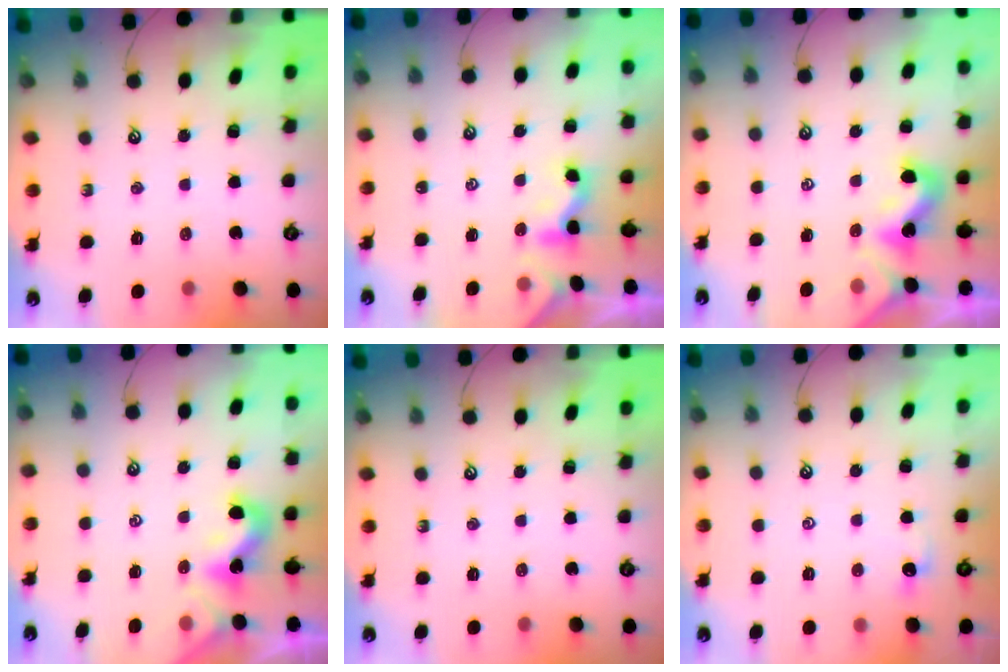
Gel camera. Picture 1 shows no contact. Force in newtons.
{"total": 1.6, "press": 1.5, "slide": 0.5}
{"total": 1.8, "press": 1.8, "slide": 0.1}
{"total": 1.8, "press": 1.8, "slide": 0.5}
{"total": 0.0}
{"total": 1.1, "press": 1.0, "slide": 0.4}